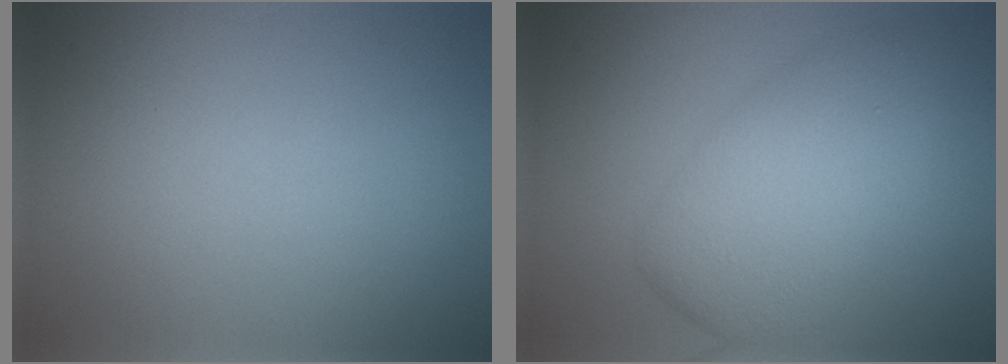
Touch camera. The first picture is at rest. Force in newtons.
{"total": 6.8, "press": 6.8, "slide": 0.0}